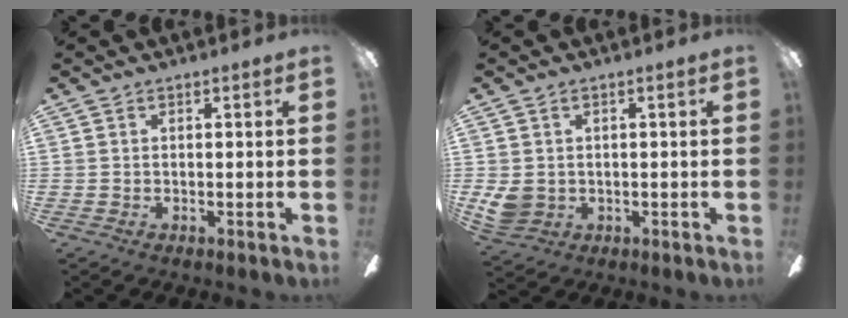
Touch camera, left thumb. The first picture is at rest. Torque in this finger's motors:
{"motor_torque": [0.21, 0.80, 0.33, -0.41, 0.02]}